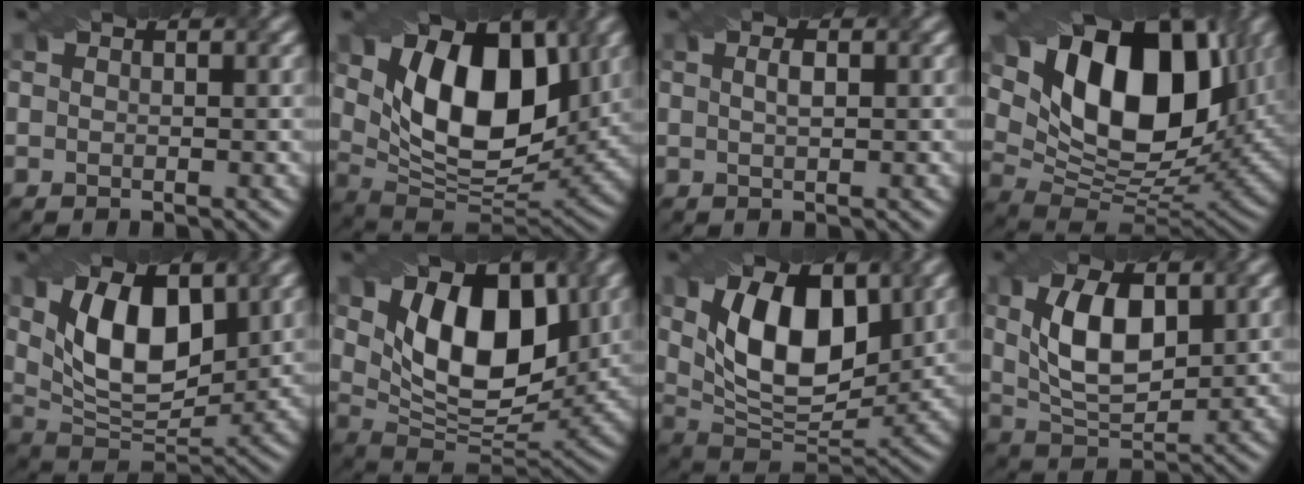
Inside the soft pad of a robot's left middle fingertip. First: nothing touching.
{"total": 11.9, "force": [3.1, 6.7, 9.4], "torque": [-0.137, 0.001, 0.048]}
{"total": 1.0, "force": [0.0, 0.3, 1.0], "torque": [-0.015, 0.006, 0.003]}
{"total": 15.4, "force": [5.4, 8.8, 11.4], "torque": [-0.186, 0.013, 0.089]}
{"total": 8.9, "force": [2.4, 4.8, 7.1], "torque": [-0.131, 0.001, 0.041]}
{"total": 10.7, "force": [2.9, 6.0, 8.3], "torque": [-0.129, -0.002, 0.045]}
{"total": 10.1, "force": [2.5, 5.6, 8.0], "torque": [-0.137, 0.002, 0.039]}
{"total": 6.9, "force": [1.2, 3.5, 5.8], "torque": [-0.117, 0.010, 0.026]}